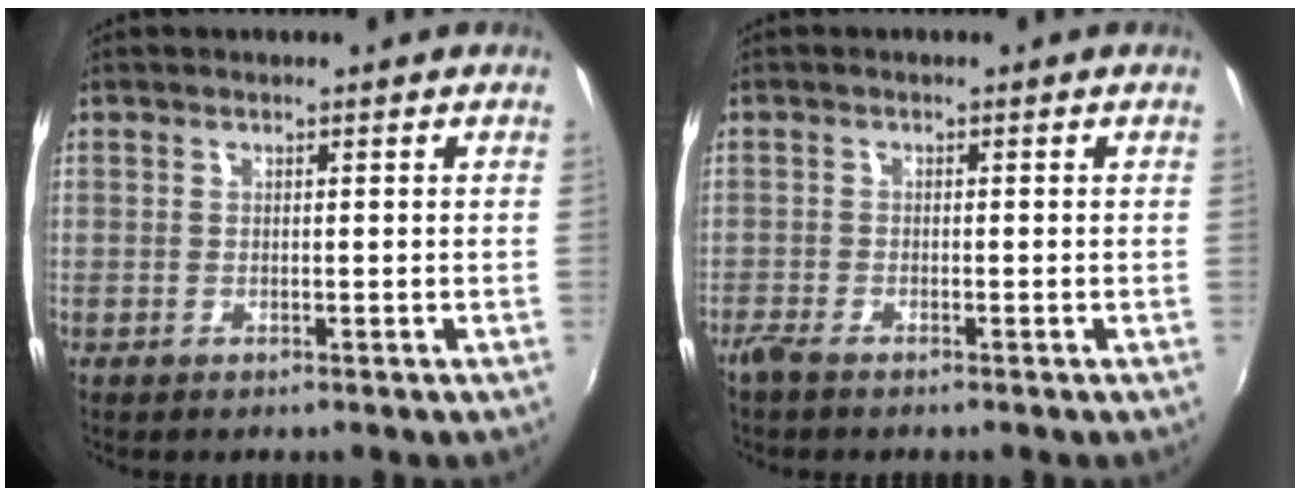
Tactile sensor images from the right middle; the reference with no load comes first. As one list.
[{"total": 1.9, "force": [-1.7, 0.2, 0.9], "torque": [-0.024, -0.007, -0.036]}]